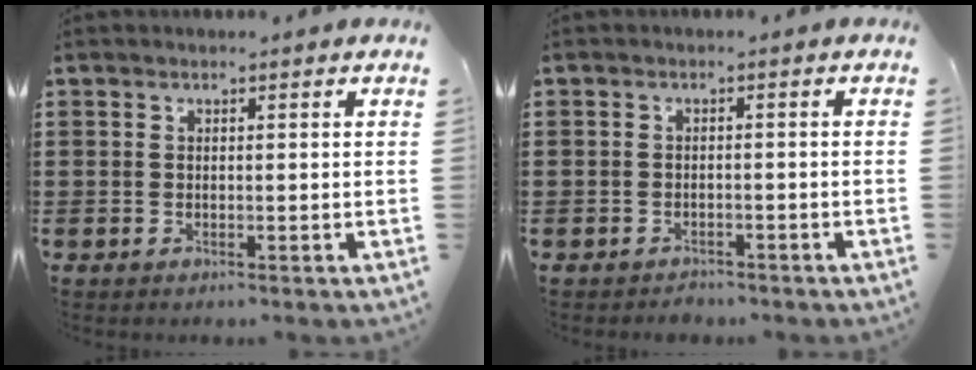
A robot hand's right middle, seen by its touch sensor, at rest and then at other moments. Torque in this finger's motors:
{"motor_torque": [-1.09, 1.05, -0.62, -0.21]}